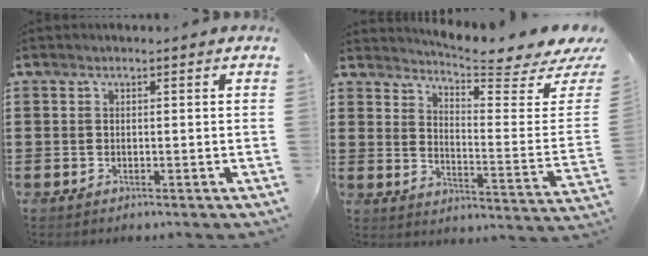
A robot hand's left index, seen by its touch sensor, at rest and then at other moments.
{"total": 5.8, "force": [5.3, 0.0, 2.3], "torque": [-0.059, -0.059, 0.086]}